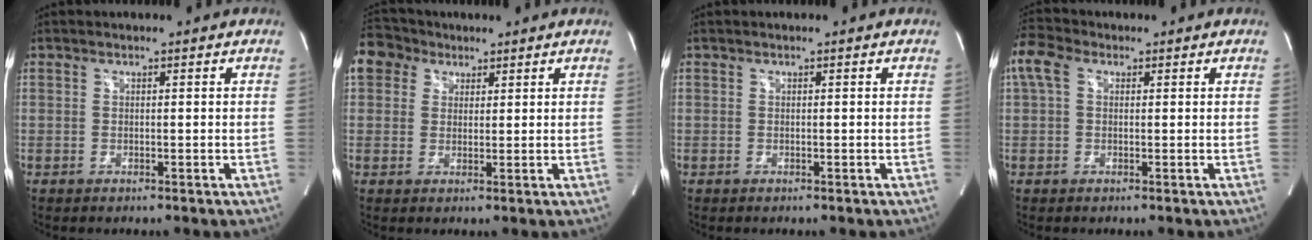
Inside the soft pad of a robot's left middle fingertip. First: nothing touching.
{"total": 7.1, "force": [4.1, 5.6, 1.7], "torque": [-0.040, 0.038, 0.081]}
{"total": 0.0}
{"total": 6.1, "force": [2.2, 4.0, 4.1], "torque": [-0.114, 0.039, 0.043]}